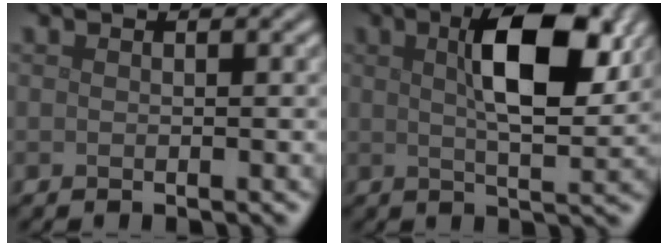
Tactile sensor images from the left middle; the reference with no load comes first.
{"total": 8.3, "force": [2.6, 2.9, 7.4], "torque": [-0.119, 0.011, 0.040]}